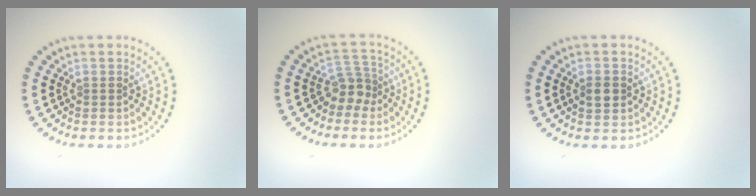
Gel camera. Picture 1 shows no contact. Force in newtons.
{"total": 2.6, "press": 1.9, "slide": 1.7}
{"total": 1.9, "press": 1.9, "slide": 0.1}